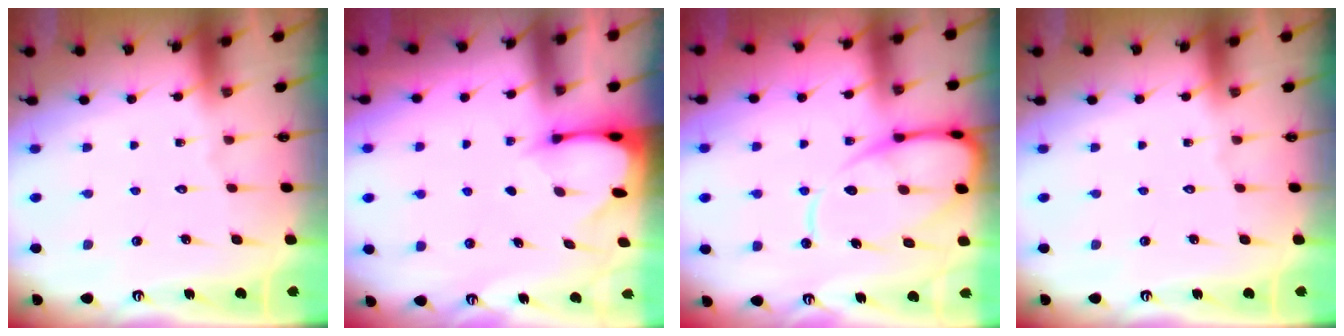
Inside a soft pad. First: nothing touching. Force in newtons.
{"total": 2.5, "press": 2.5, "slide": 0.3}
{"total": 12.8, "press": 12.7, "slide": 1.4}
{"total": 0.0}